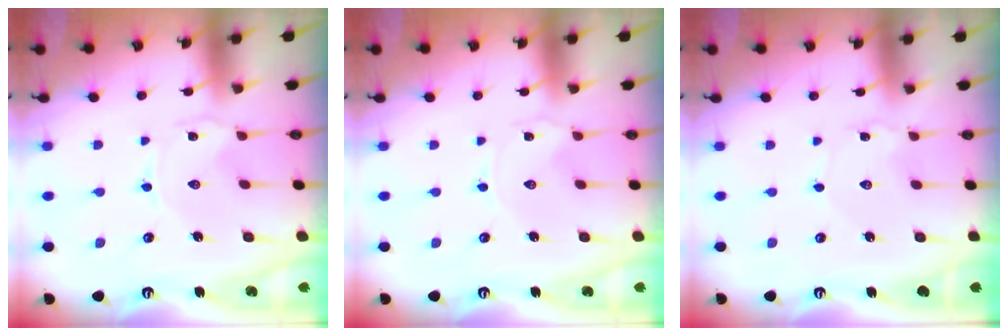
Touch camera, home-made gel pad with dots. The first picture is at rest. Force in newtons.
{"total": 0.0}
{"total": 0.9, "press": 0.9, "slide": 0.1}